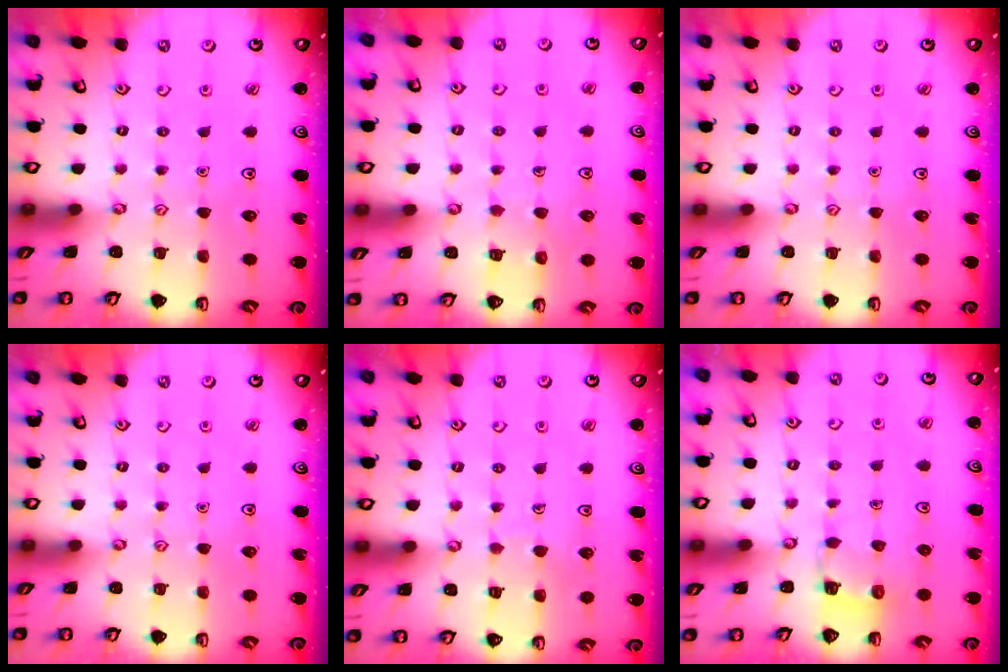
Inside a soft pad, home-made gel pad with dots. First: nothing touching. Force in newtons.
{"total": 3.9, "press": 3.8, "slide": 0.3}
{"total": 0.0}
{"total": 0.0}
{"total": 3.5, "press": 3.5, "slide": 0.3}
{"total": 3.3, "press": 3.2, "slide": 0.6}